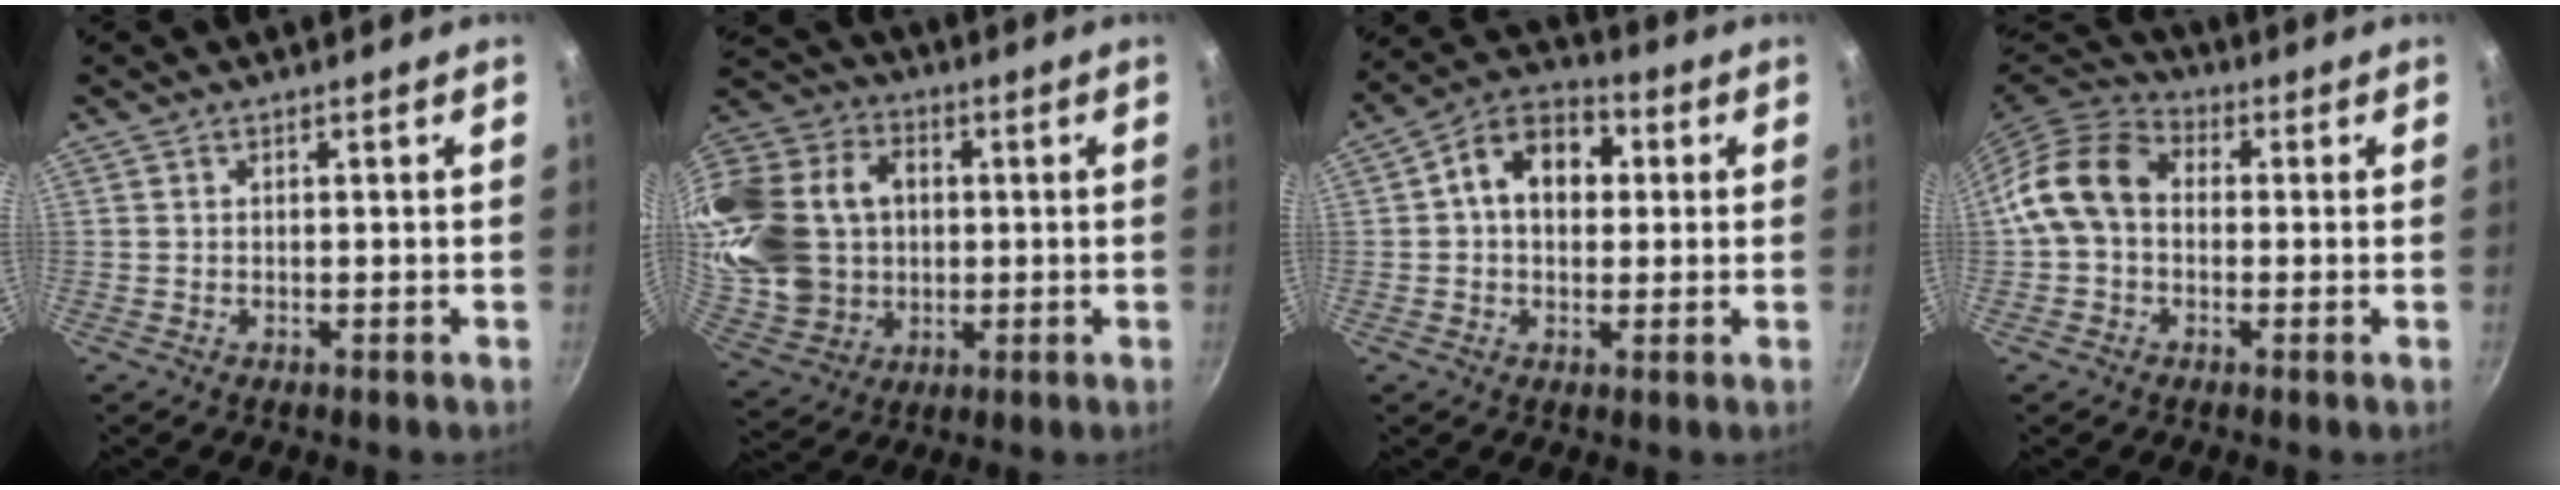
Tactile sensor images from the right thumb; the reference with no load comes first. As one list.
[{"total": 27.1, "force": [2.7, 21.4, 16.4], "torque": [-0.343, 0.029, 0.064]}, {"total": 11.6, "force": [1.9, 8.4, 7.8], "torque": [-0.087, 0.026, 0.011]}, {"total": 11.1, "force": [0.1, 8.5, 7.2], "torque": [-0.108, 0.030, -0.020]}]